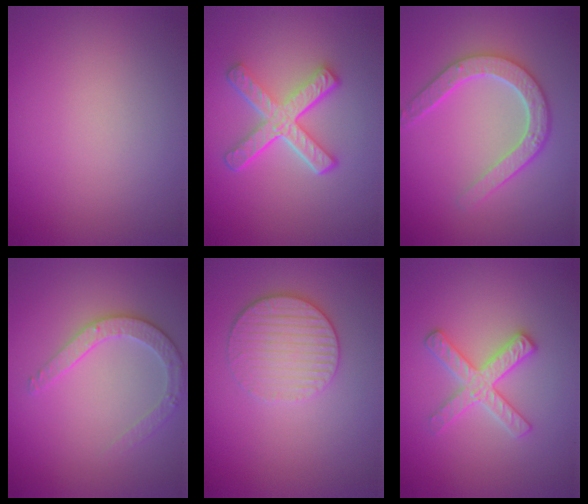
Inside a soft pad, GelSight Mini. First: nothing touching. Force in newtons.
{"total": 5.3, "press": 3.7, "slide": 3.9}
{"total": 4.6, "press": 3.7, "slide": 2.7}
{"total": 2.8, "press": 2.5, "slide": 1.2}
{"total": 3.4, "press": 3.2, "slide": 1.1}
{"total": 2.9, "press": 2.9, "slide": 0.5}